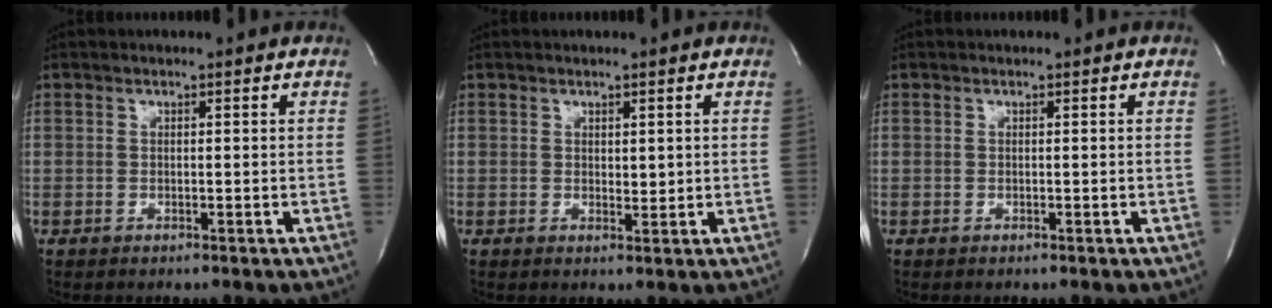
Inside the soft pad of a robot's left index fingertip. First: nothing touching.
{"total": 1.1, "force": [0.3, 0.6, 0.9], "torque": [-0.010, -0.008, 0.007]}
{"total": 0.0}